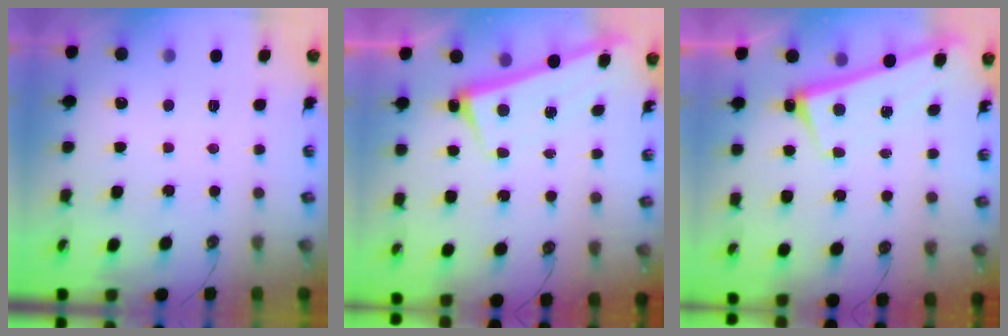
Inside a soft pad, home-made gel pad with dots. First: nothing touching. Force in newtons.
{"total": 2.7, "press": 2.6, "slide": 0.5}
{"total": 2.7, "press": 2.6, "slide": 0.4}